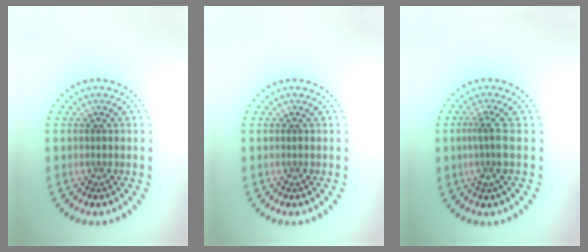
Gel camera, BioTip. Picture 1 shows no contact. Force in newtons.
{"total": 0.0}
{"total": 2.0, "press": 1.4, "slide": 1.4}